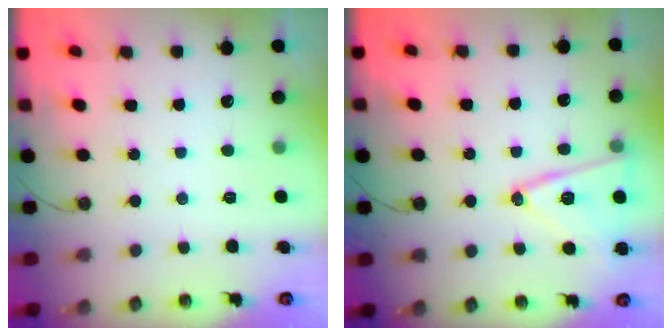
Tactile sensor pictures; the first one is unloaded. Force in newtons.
{"total": 15.1, "press": 14.9, "slide": 2.6}